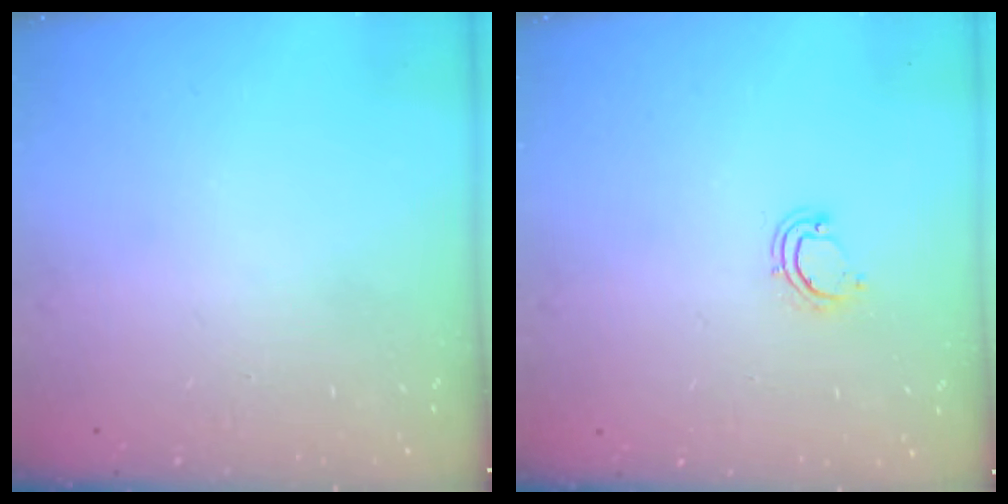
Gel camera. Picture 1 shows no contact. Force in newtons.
{"total": 4.6, "press": 4.6, "slide": 0.3}